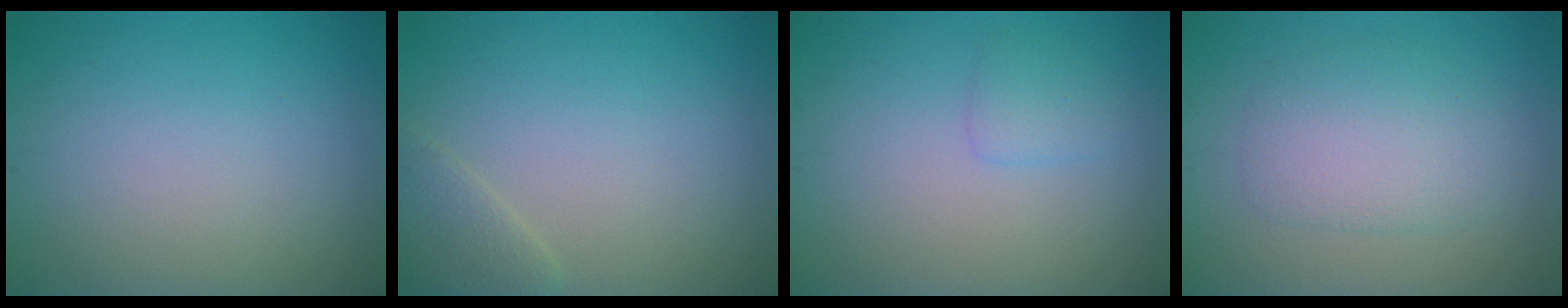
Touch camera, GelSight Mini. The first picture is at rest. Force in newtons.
{"total": 2.0, "press": 2.0, "slide": 0.2}
{"total": 1.4, "press": 1.4, "slide": 0.1}
{"total": 3.8, "press": 3.8, "slide": 0.1}